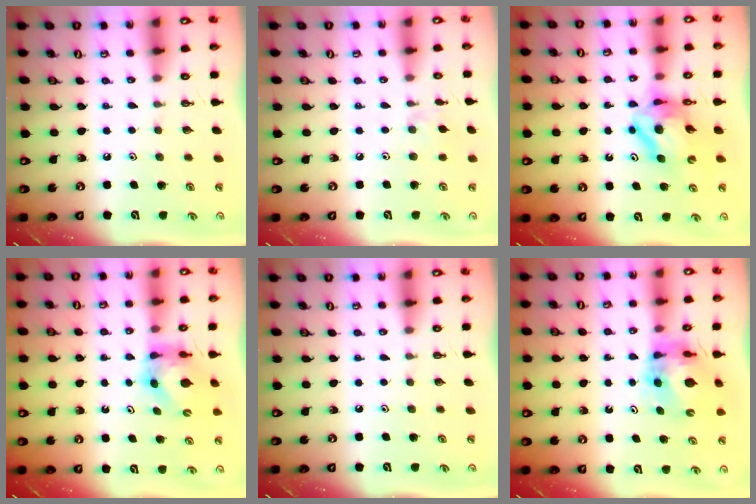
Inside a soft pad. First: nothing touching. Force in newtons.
{"total": 2.4, "press": 2.4, "slide": 0.4}
{"total": 9.5, "press": 9.5, "slide": 1.0}
{"total": 6.1, "press": 6.0, "slide": 0.7}
{"total": 0.0}
{"total": 10.0, "press": 10.0, "slide": 1.0}